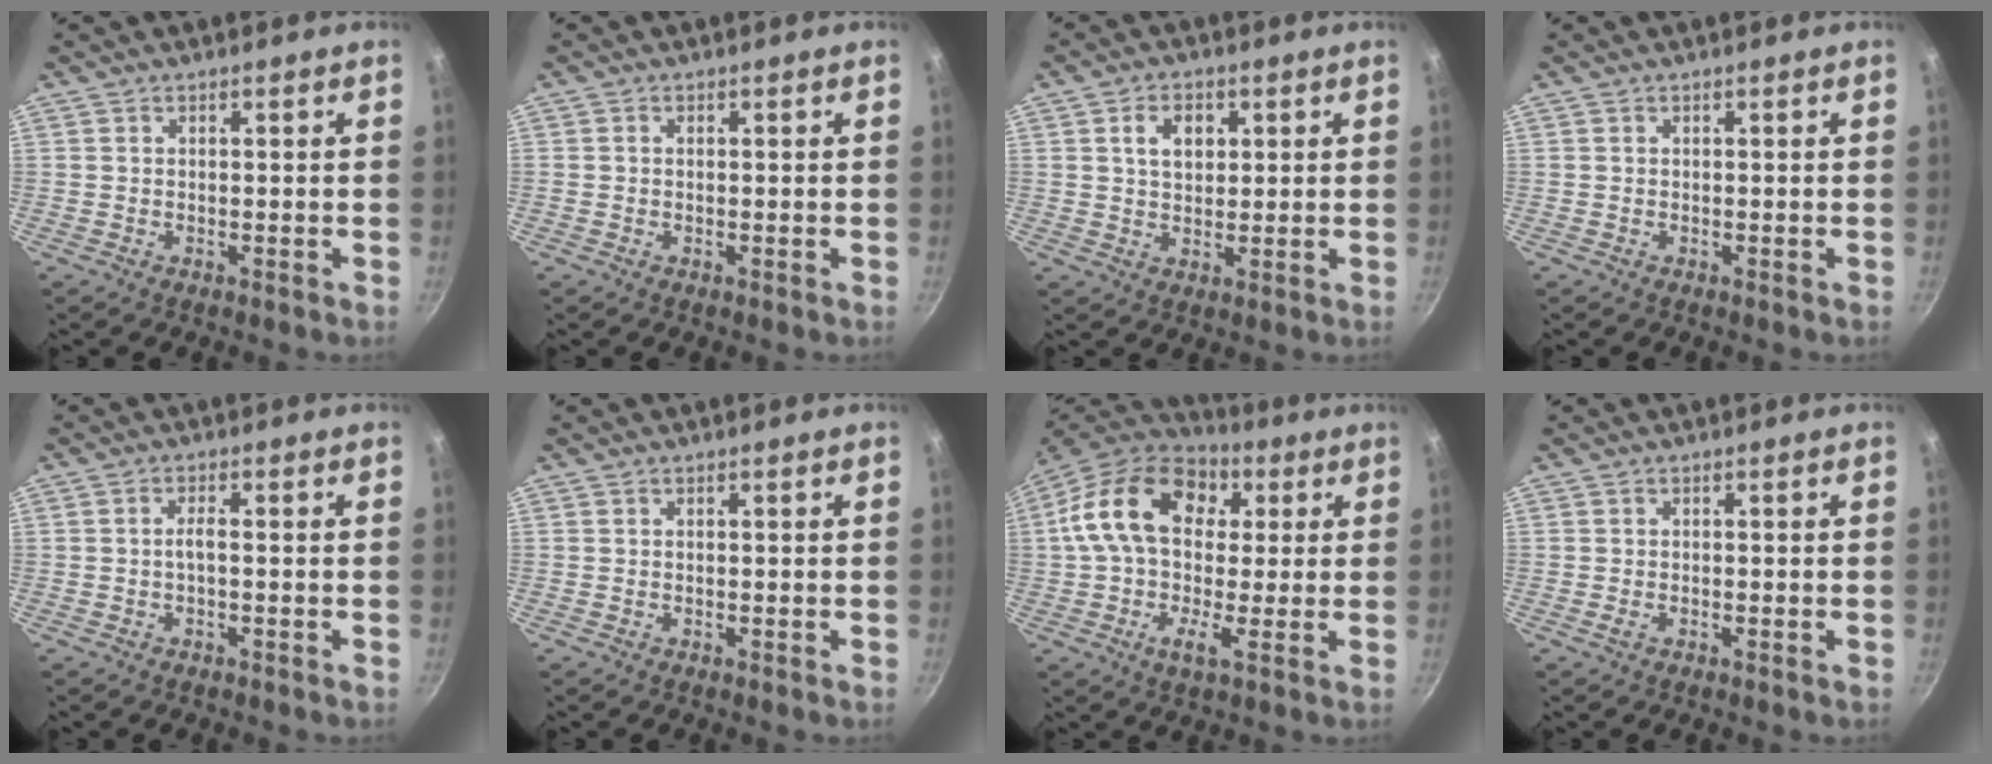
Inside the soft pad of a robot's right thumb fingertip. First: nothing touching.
{"total": 0.5, "force": [0.1, 0.5, 0.2], "torque": [-0.001, 0.004, 0.000]}
{"total": 4.8, "force": [1.5, 3.3, 3.1], "torque": [-0.037, -0.002, 0.027]}
{"total": 0.0}
{"total": 1.7, "force": [-0.4, 0.4, 1.6], "torque": [-0.038, 0.010, -0.010]}
{"total": 0.0}
{"total": 19.4, "force": [4.2, 12.1, 14.5], "torque": [-0.241, 0.022, 0.048]}
{"total": 0.9, "force": [-0.3, 0.3, 0.7], "torque": [-0.019, 0.002, -0.008]}